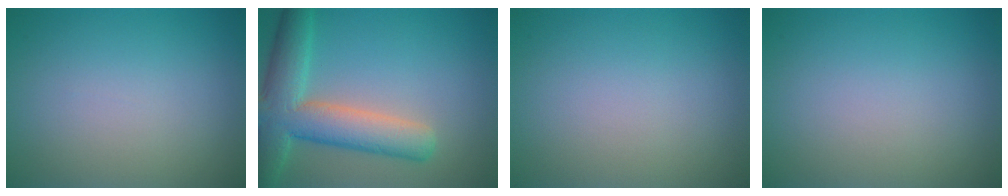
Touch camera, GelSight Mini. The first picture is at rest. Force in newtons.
{"total": 7.8, "press": 7.8, "slide": 0.5}
{"total": 0.0}
{"total": 0.0}